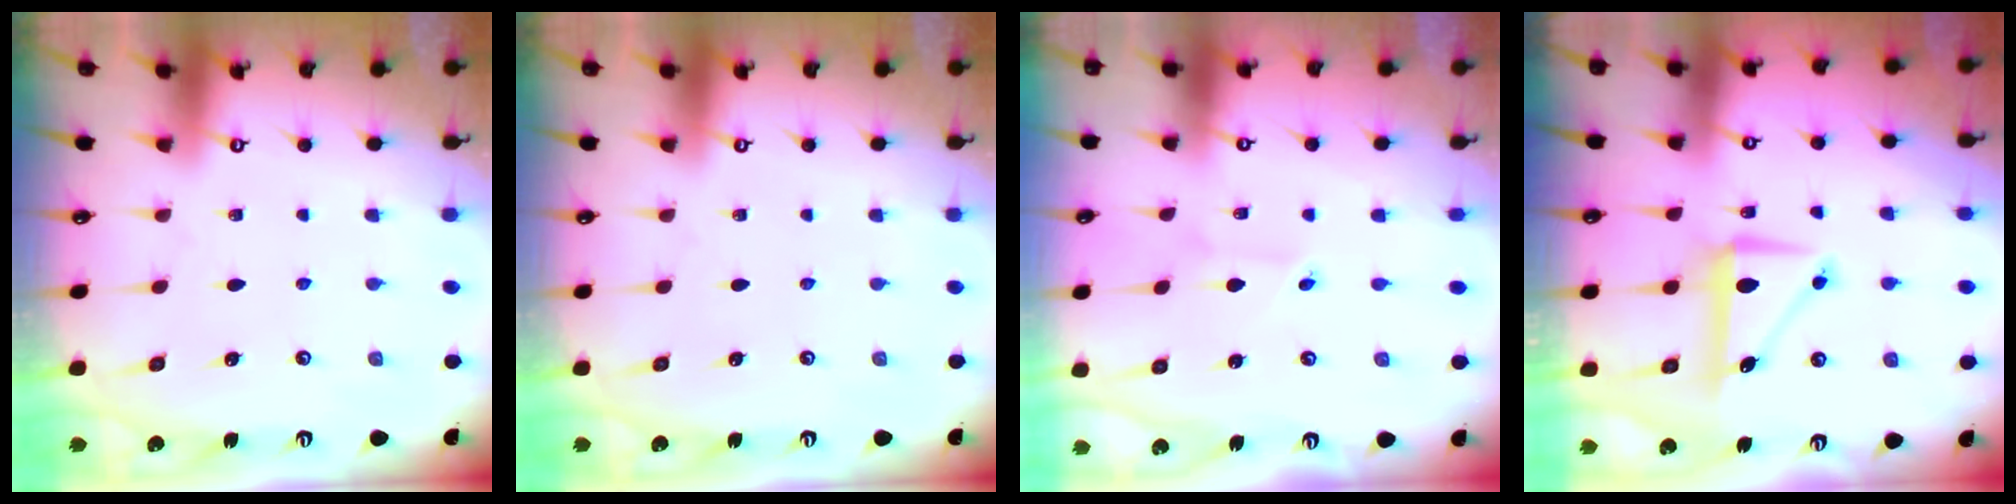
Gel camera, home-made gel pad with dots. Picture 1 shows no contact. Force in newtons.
{"total": 0.0}
{"total": 1.8, "press": 1.8, "slide": 0.1}
{"total": 7.9, "press": 7.9, "slide": 1.0}